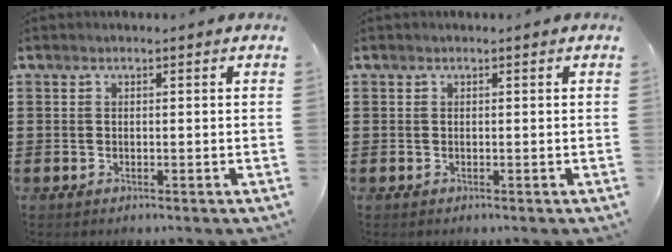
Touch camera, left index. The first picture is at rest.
{"total": 0.0}